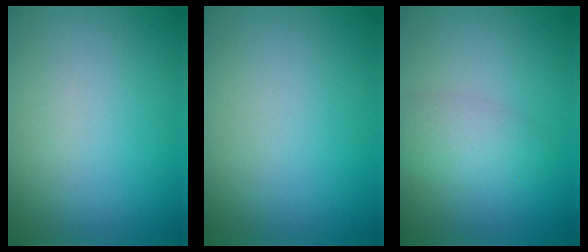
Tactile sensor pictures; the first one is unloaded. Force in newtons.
{"total": 0.0}
{"total": 1.9, "press": 1.9, "slide": 0.1}